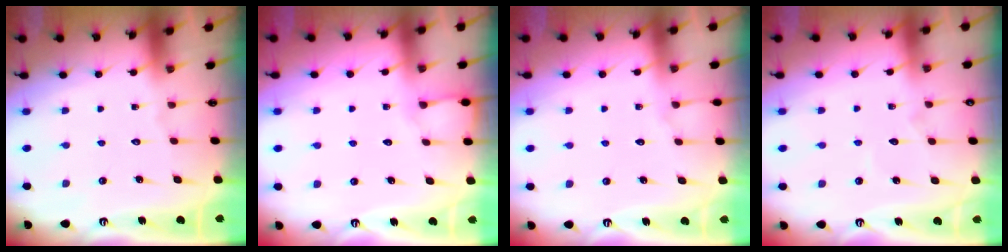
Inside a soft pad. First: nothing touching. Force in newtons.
{"total": 3.1, "press": 3.1, "slide": 0.5}
{"total": 2.6, "press": 2.6, "slide": 0.4}
{"total": 3.7, "press": 3.7, "slide": 0.4}